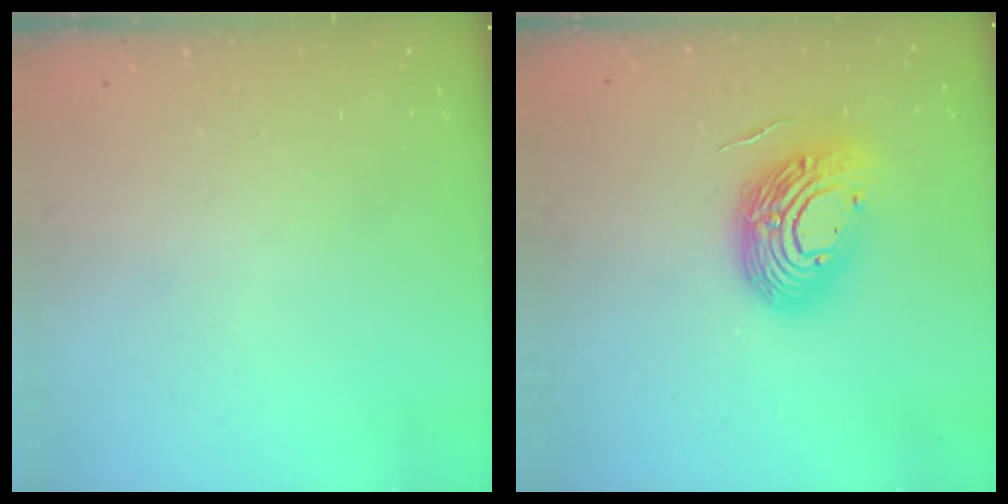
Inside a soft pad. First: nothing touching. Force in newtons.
{"total": 15.7, "press": 15.7, "slide": 1.1}